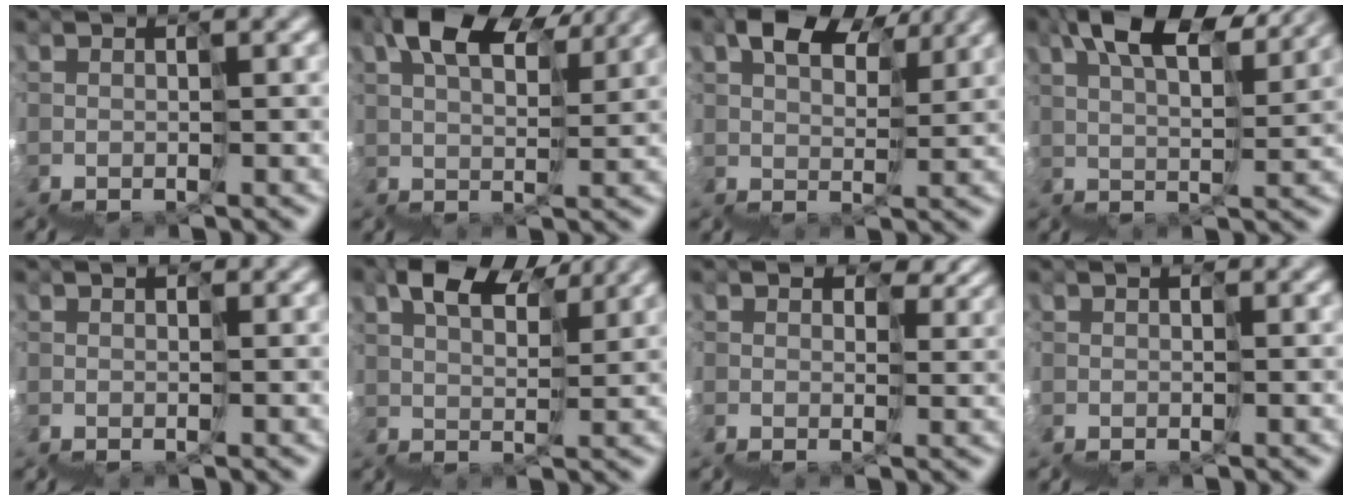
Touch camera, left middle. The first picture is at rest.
{"total": 7.0, "force": [5.9, 2.4, 2.9], "torque": [-0.044, 0.050, 0.083]}
{"total": 6.0, "force": [5.3, 2.3, 1.5], "torque": [-0.025, 0.042, 0.079]}
{"total": 8.0, "force": [6.7, 2.1, 3.8], "torque": [-0.048, 0.052, 0.088]}
{"total": 1.1, "force": [0.0, 1.0, 0.4], "torque": [0.006, 0.001, -0.009]}
{"total": 5.5, "force": [5.2, 1.4, 1.1], "torque": [-0.015, 0.048, 0.071]}
{"total": 6.2, "force": [3.5, 4.4, 2.6], "torque": [-0.041, 0.018, 0.062]}
{"total": 1.2, "force": [-0.4, 1.0, 0.5], "torque": [0.001, -0.001, -0.012]}